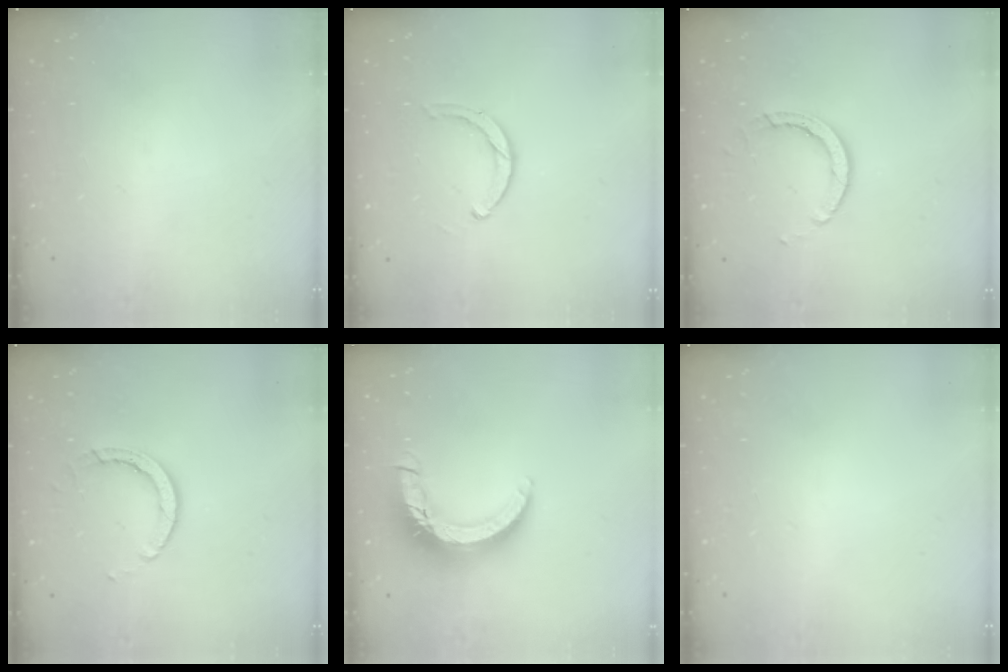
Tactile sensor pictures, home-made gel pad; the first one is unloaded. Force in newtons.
{"total": 3.0, "press": 2.9, "slide": 0.5}
{"total": 4.9, "press": 4.9, "slide": 0.5}
{"total": 4.9, "press": 4.9, "slide": 0.5}
{"total": 13.1, "press": 13.0, "slide": 1.3}
{"total": 2.4, "press": 2.4, "slide": 0.2}